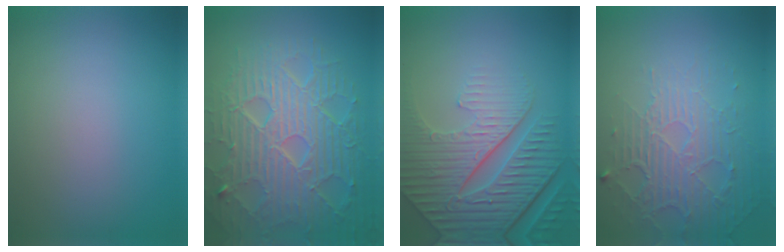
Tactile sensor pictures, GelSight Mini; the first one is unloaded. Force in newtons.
{"total": 10.2, "press": 6.6, "slide": 7.8}
{"total": 8.2, "press": 6.3, "slide": 5.2}
{"total": 5.6, "press": 3.5, "slide": 4.4}